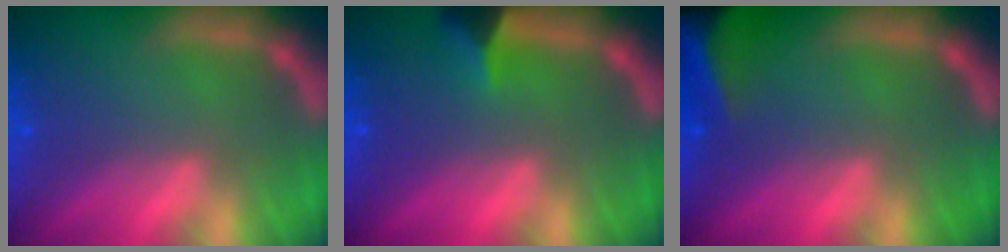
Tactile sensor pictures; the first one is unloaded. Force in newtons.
{"total": 2.4}
{"total": 10.0}